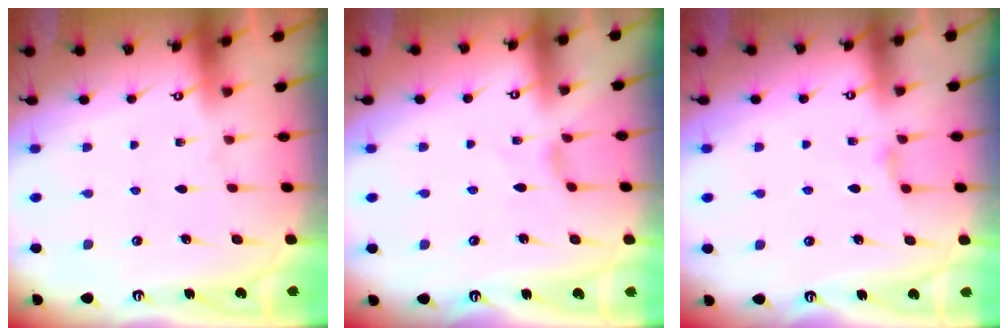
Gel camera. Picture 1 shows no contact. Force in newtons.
{"total": 0.7, "press": 0.6, "slide": 0.3}
{"total": 2.3, "press": 2.3, "slide": 0.4}